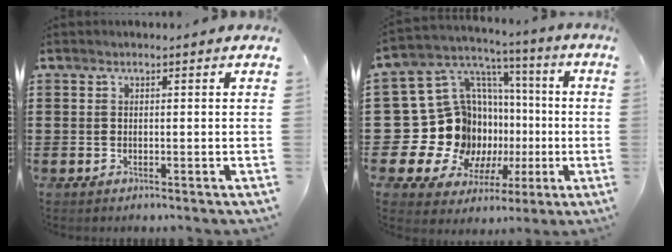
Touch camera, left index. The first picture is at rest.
{"total": 20.2, "force": [-3.1, 17.9, 8.7], "torque": [-0.208, -0.031, -0.001]}